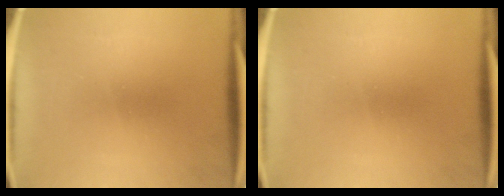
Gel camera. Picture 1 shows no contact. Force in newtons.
{"total": 0.0}